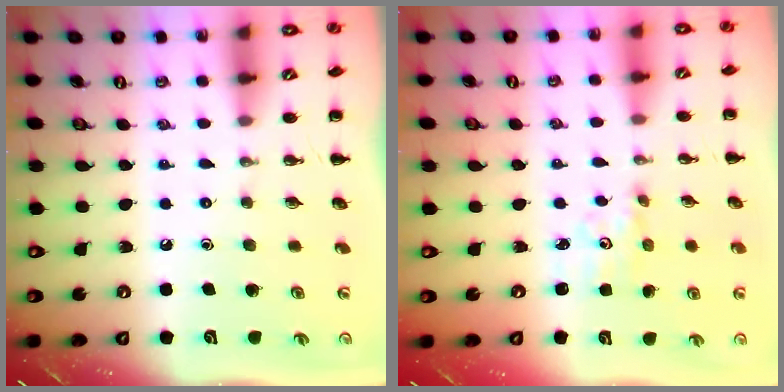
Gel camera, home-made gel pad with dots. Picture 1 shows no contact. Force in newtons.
{"total": 1.9, "press": 1.8, "slide": 0.6}